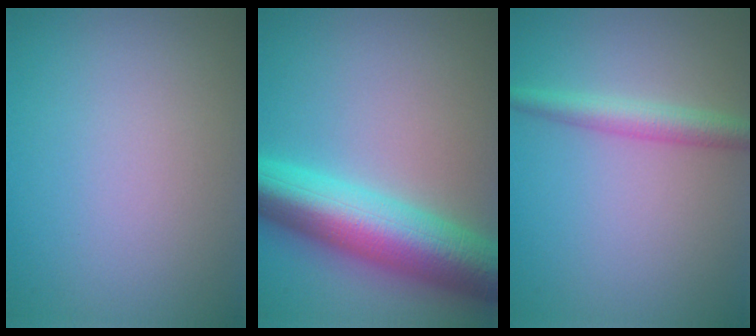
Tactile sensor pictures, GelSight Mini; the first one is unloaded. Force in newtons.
{"total": 10.5, "press": 10.5, "slide": 0.2}
{"total": 2.7, "press": 2.7, "slide": 0.1}